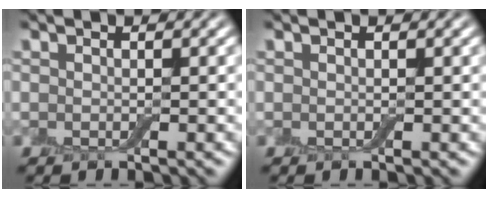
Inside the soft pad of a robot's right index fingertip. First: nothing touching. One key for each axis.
{"total": 0.0}